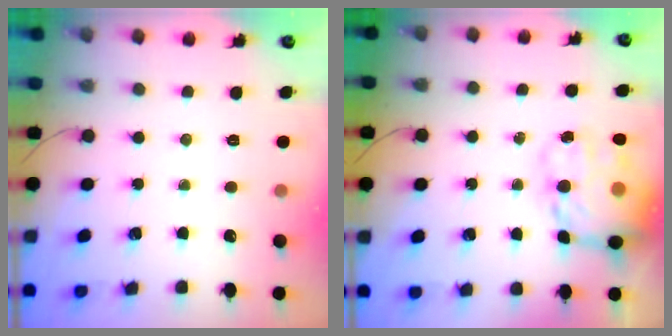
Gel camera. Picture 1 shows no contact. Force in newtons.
{"total": 16.3, "press": 15.8, "slide": 4.1}